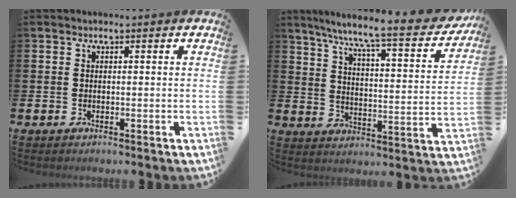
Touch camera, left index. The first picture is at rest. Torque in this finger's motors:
{"motor_torque": [0.96, -1.18, 0.52, 0.21]}